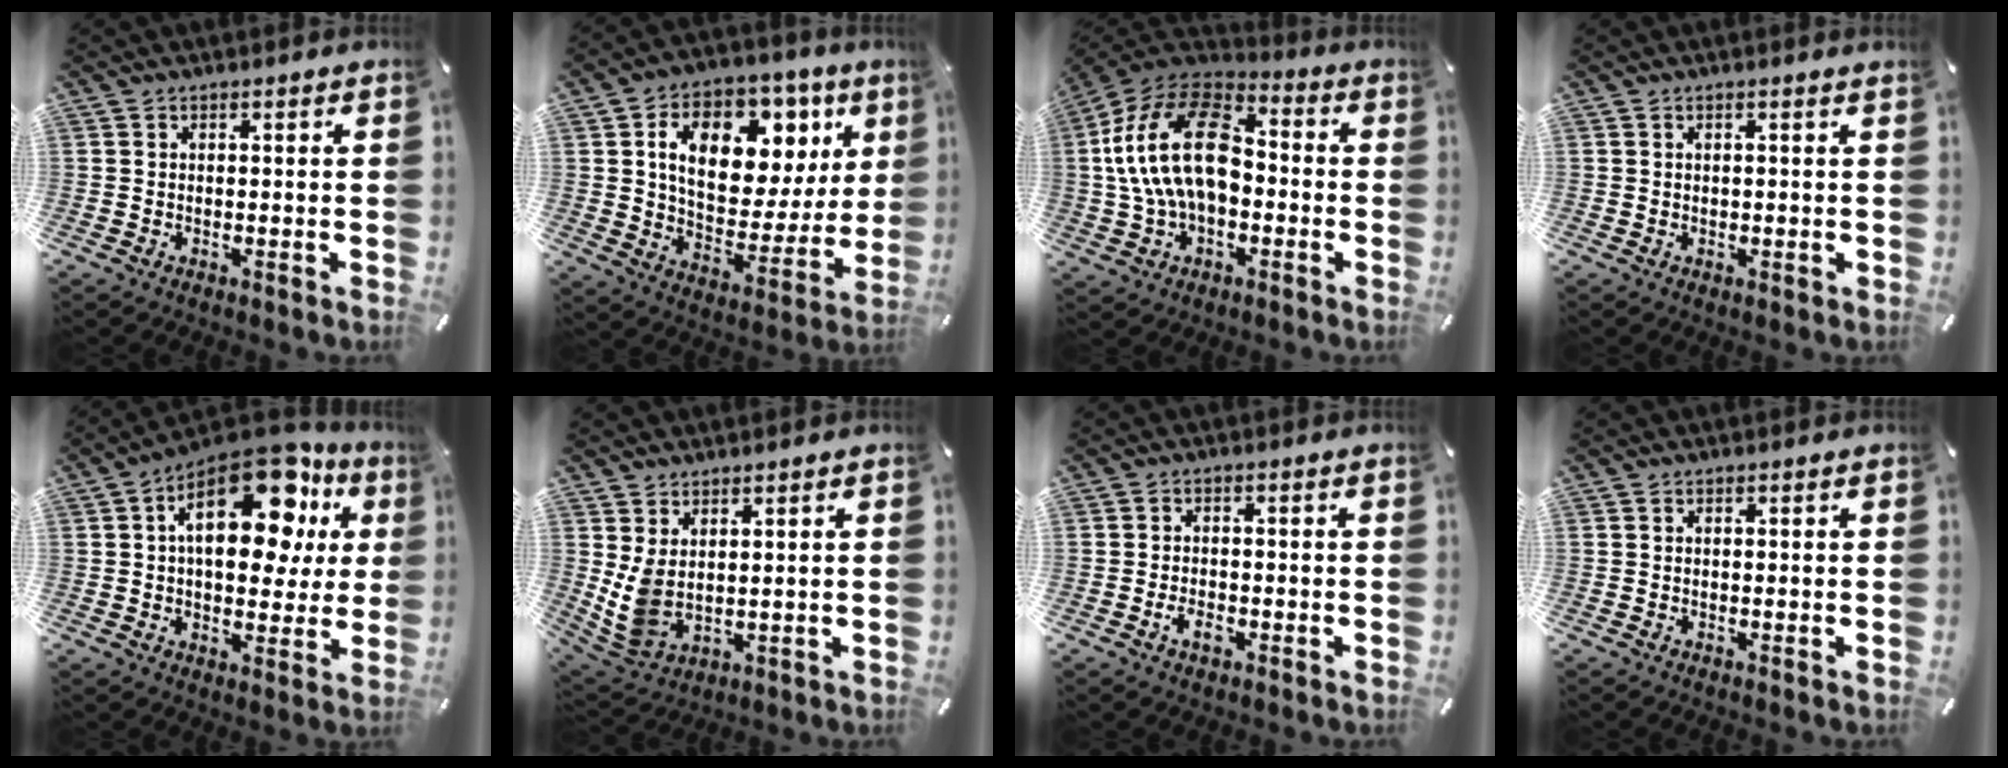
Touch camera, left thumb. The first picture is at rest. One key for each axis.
{"total": 17.7, "fx": 7.7, "fy": 11.7, "fz": 10.9, "tx": -0.161, "ty": -0.038, "tz": 0.133}
{"total": 20.9, "fx": -0.3, "fy": 13.9, "fz": 15.6, "tx": -0.324, "ty": 0.028, "tz": -0.010}
{"total": 0.9, "fx": 0.2, "fy": 0.1, "fz": 0.9, "tx": -0.015, "ty": -0.002, "tz": 0.003}
{"total": 20.7, "fx": 8.4, "fy": 11.4, "fz": 15.1, "tx": -0.220, "ty": -0.051, "tz": 0.140}
{"total": 6.3, "fx": 1.9, "fy": 4.0, "fz": 4.4, "tx": -0.123, "ty": -0.025, "tz": 0.034}
{"total": 3.2, "fx": -1.6, "fy": 1.8, "fz": 2.1, "tx": -0.044, "ty": 0.004, "tz": -0.029}
{"total": 0.0}